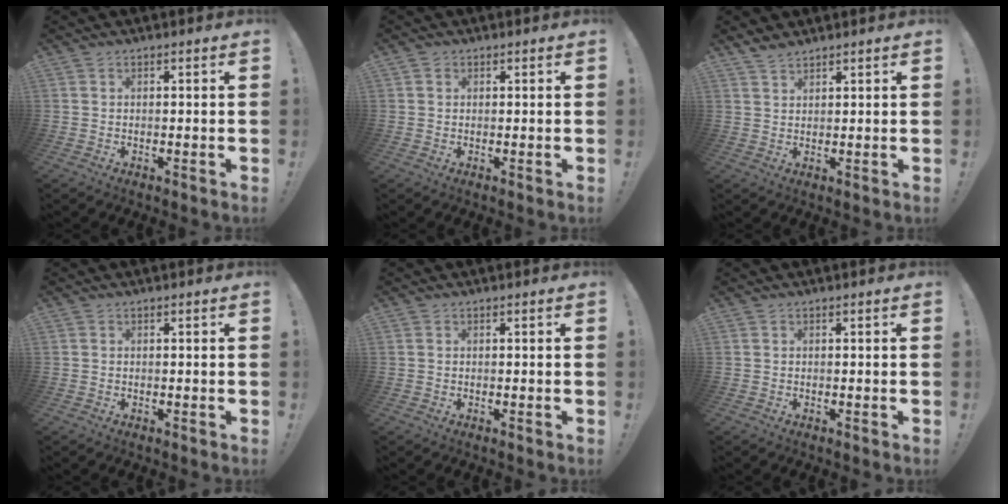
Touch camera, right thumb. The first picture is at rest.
{"total": 1.0, "force": [0.5, 0.9, 0.0], "torque": [0.008, -0.001, 0.008]}
{"total": 2.9, "force": [2.6, 1.1, 0.6], "torque": [-0.003, -0.020, 0.049]}
{"total": 0.0}
{"total": 0.0}
{"total": 0.0}